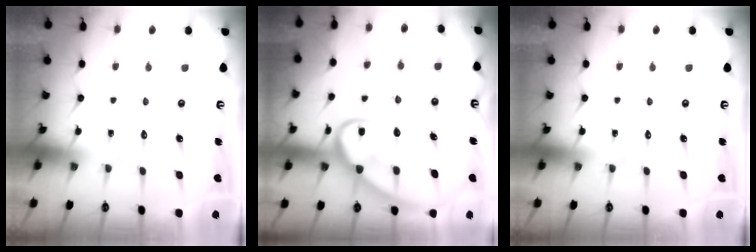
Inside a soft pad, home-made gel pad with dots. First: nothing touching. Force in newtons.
{"total": 12.1, "press": 12.1, "slide": 1.0}
{"total": 0.0}